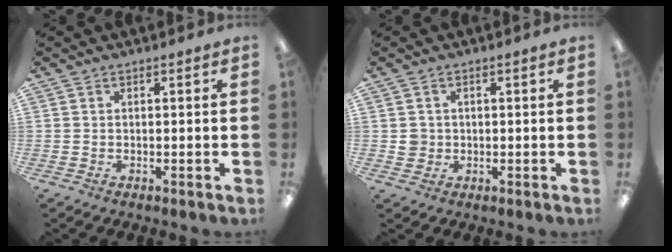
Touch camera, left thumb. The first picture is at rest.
{"total": 2.8, "force": [0.3, 2.8, 0.5], "torque": [-0.006, 0.002, 0.002]}